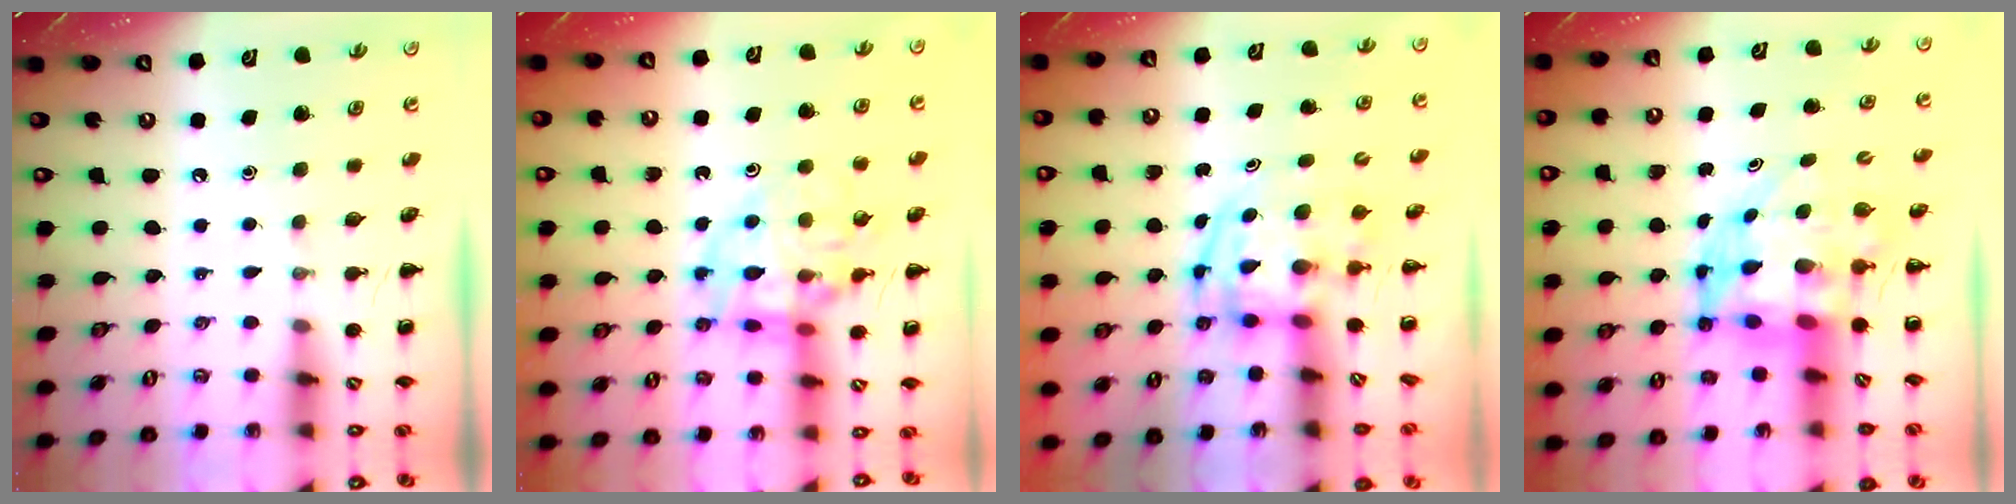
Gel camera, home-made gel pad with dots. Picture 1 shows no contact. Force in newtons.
{"total": 15.6, "press": 15.4, "slide": 2.2}
{"total": 3.7, "press": 3.6, "slide": 0.6}
{"total": 7.3, "press": 7.1, "slide": 1.7}